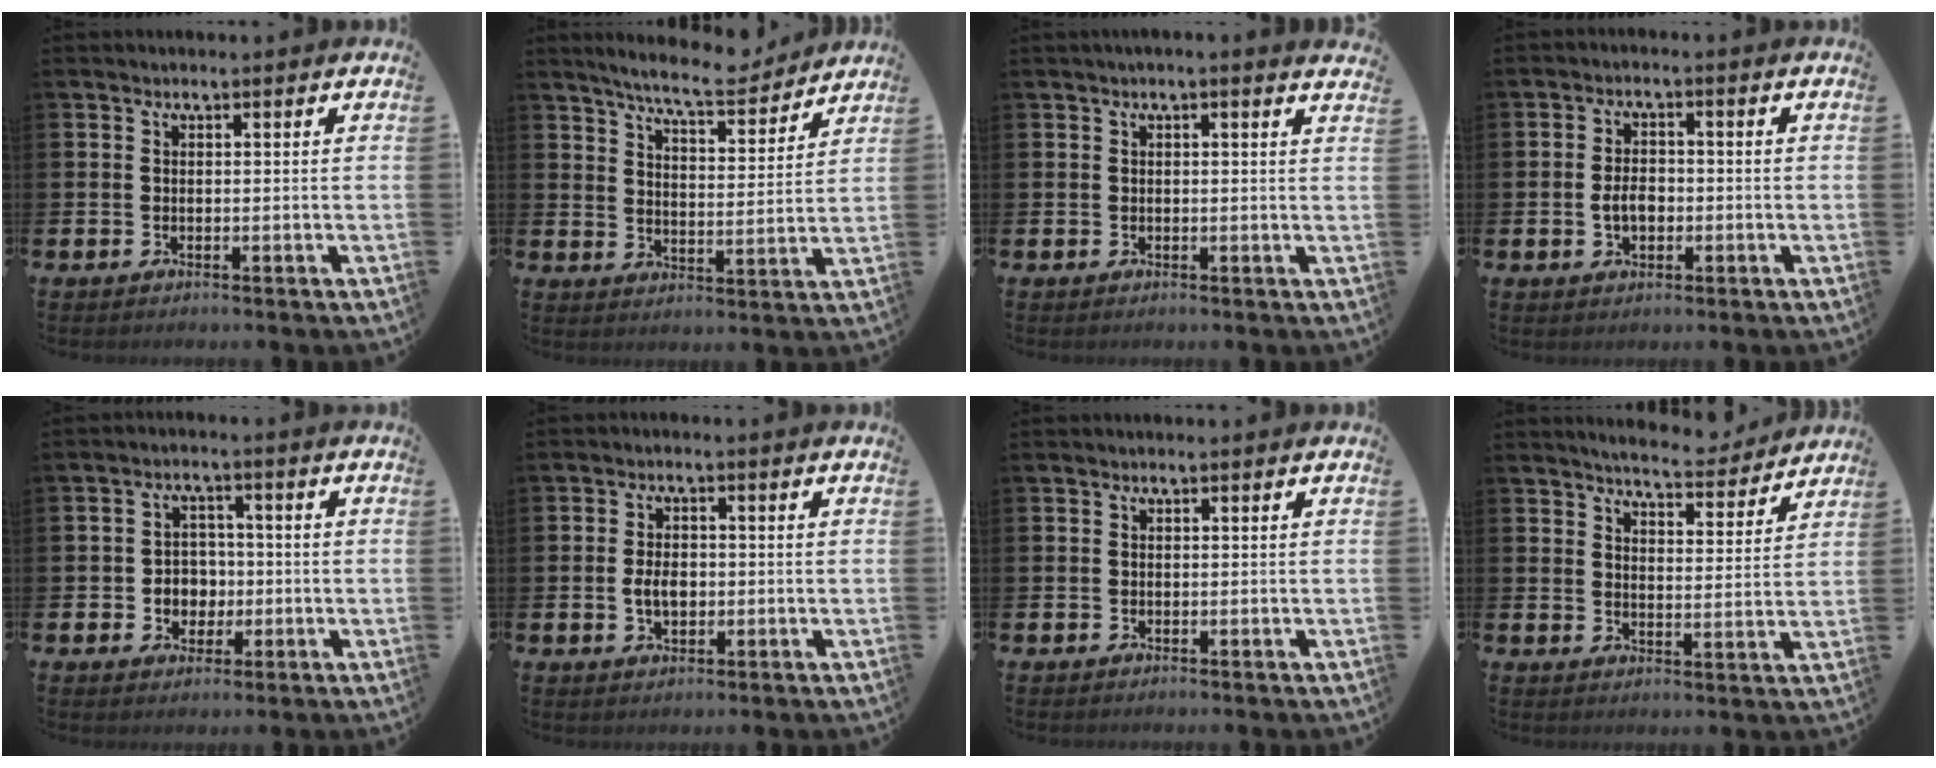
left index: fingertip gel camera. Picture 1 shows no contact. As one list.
[{"total": 7.8, "force": [7.3, 0.6, 2.5], "torque": [-0.061, -0.045, 0.127]}, {"total": 0.8, "force": [0.6, -0.2, 0.5], "torque": [-0.010, -0.001, 0.011]}, {"total": 3.4, "force": [-0.7, 2.2, 2.5], "torque": [-0.036, 0.001, -0.017]}, {"total": 3.8, "force": [-0.5, 3.6, 1.1], "torque": [-0.016, -0.001, -0.020]}, {"total": 3.5, "force": [-0.3, 2.3, 2.6], "torque": [-0.033, -0.002, -0.011]}, {"total": 0.0}, {"total": 5.6, "force": [5.5, 0.5, 0.8], "torque": [-0.021, -0.038, 0.095]}]